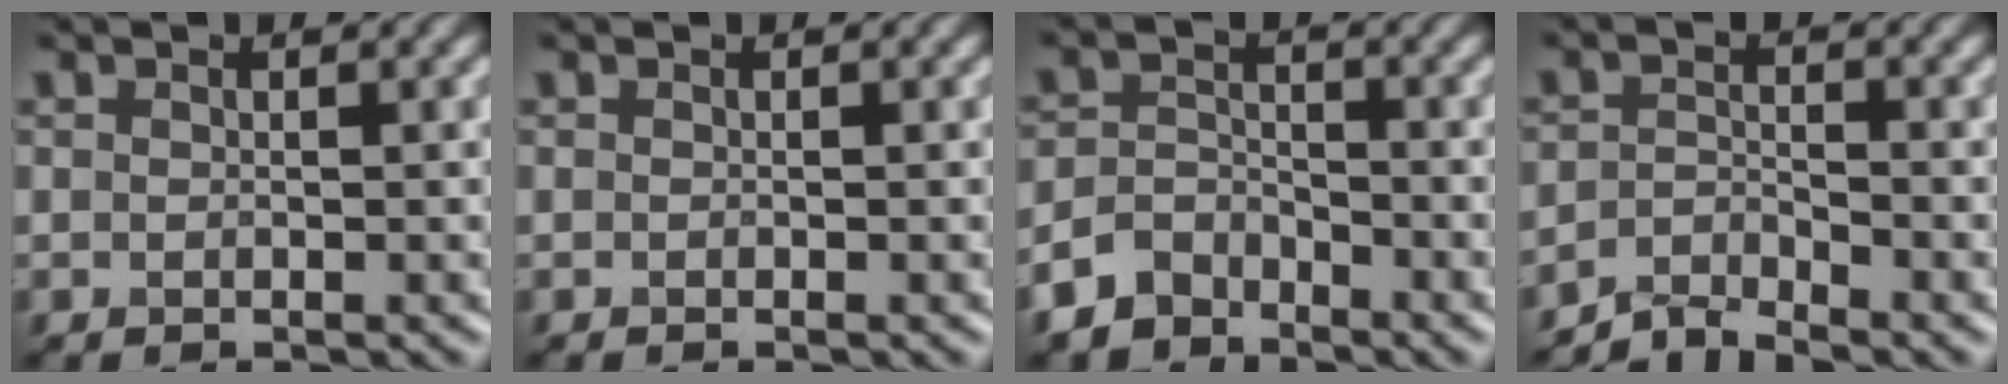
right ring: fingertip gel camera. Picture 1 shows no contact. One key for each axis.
{"total": 0.0}
{"total": 3.7, "fx": -3.1, "fy": 1.8, "fz": 1.0, "tx": -0.018, "ty": 0.001, "tz": -0.070}
{"total": 2.6, "fx": -2.5, "fy": 0.2, "fz": 0.4, "tx": -0.007, "ty": 0.002, "tz": -0.058}